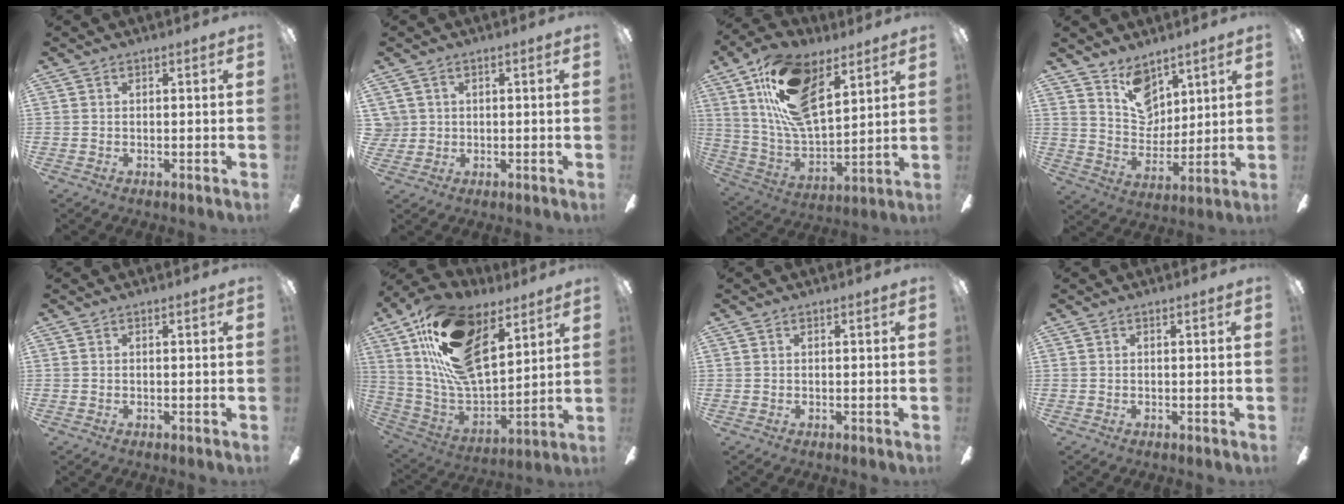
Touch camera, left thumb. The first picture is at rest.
{"total": 2.7, "force": [0.7, 2.6, 0.2], "torque": [-0.011, 0.007, 0.014]}
{"total": 21.3, "force": [11.1, 10.5, 14.9], "torque": [-0.302, -0.039, 0.193]}
{"total": 10.7, "force": [7.5, 6.9, 3.2], "torque": [-0.049, -0.044, 0.144]}
{"total": 0.0}
{"total": 25.3, "force": [12.5, 13.0, 17.7], "torque": [-0.345, -0.051, 0.229]}
{"total": 0.0}
{"total": 0.0}